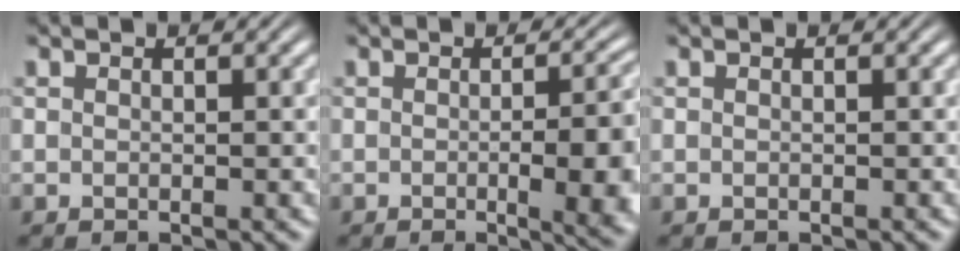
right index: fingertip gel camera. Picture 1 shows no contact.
{"total": 6.2, "force": [-1.6, 1.5, 5.8], "torque": [-0.060, -0.002, -0.025]}
{"total": 0.0}